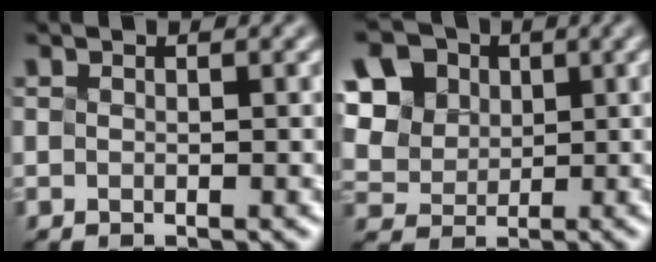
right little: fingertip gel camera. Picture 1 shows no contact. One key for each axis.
{"total": 12.5, "fx": 5.3, "fy": 9.8, "fz": 5.7, "tx": -0.143, "ty": 0.033, "tz": 0.101}